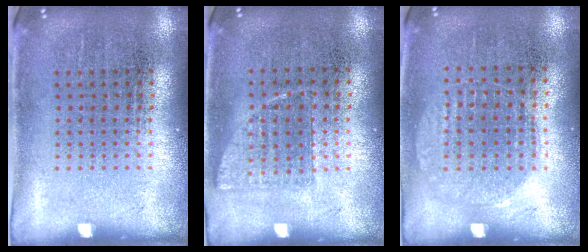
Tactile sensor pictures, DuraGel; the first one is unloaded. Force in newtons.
{"total": 0.7, "press": 0.7, "slide": 0.3}
{"total": 1.0, "press": 0.9, "slide": 0.3}